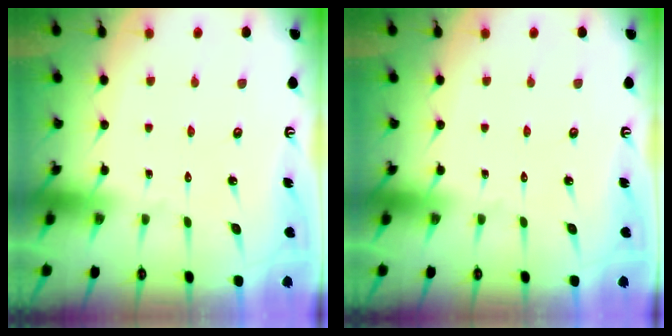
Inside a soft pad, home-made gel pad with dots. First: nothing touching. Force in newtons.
{"total": 0.0}